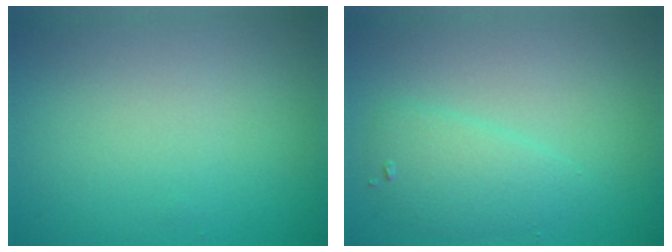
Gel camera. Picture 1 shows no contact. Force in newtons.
{"total": 2.6, "press": 2.6, "slide": 0.2}